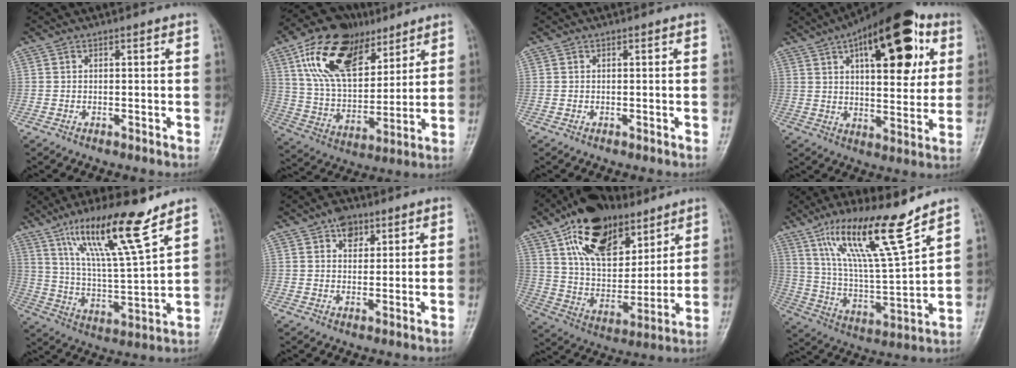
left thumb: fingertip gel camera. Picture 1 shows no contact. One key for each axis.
{"total": 20.8, "fx": 10.9, "fy": 11.6, "fz": 13.3, "tx": -0.201, "ty": -0.028, "tz": 0.201}
{"total": 0.0}
{"total": 23.4, "fx": 9.4, "fy": 10.3, "fz": 18.8, "tx": -0.242, "ty": -0.008, "tz": 0.137}
{"total": 16.4, "fx": 10.8, "fy": 1.7, "fz": 12.3, "tx": -0.213, "ty": -0.054, "tz": 0.198}
{"total": 4.7, "fx": 2.6, "fy": 3.2, "fz": 2.4, "tx": -0.013, "ty": -0.010, "tz": 0.038}
{"total": 21.6, "fx": 12.5, "fy": 11.8, "fz": 13.1, "tx": -0.179, "ty": -0.048, "tz": 0.225}
{"total": 17.9, "fx": 11.8, "fy": 2.1, "fz": 13.2, "tx": -0.224, "ty": -0.061, "tz": 0.221}